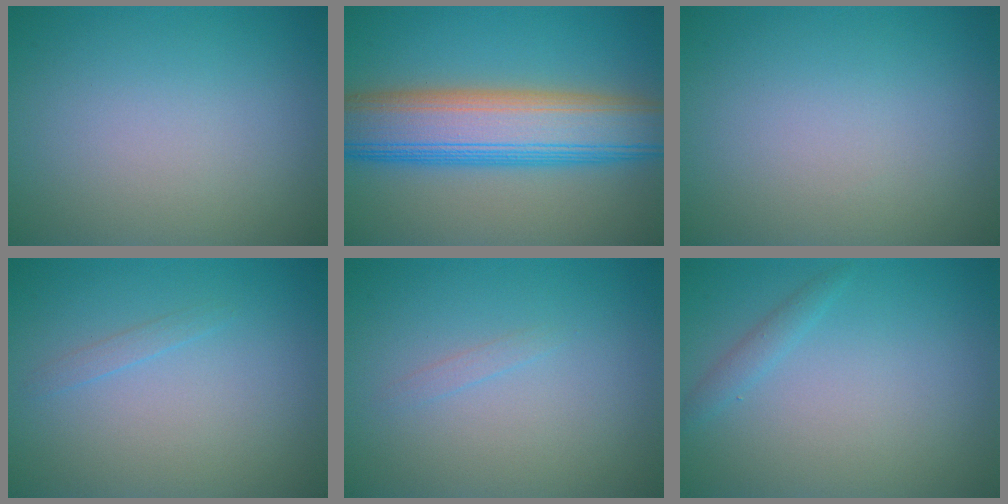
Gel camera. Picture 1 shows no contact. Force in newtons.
{"total": 10.6, "press": 10.6, "slide": 0.2}
{"total": 0.0}
{"total": 0.7, "press": 0.7, "slide": 0.1}
{"total": 0.6, "press": 0.6, "slide": 0.0}
{"total": 1.1, "press": 1.1, "slide": 0.1}